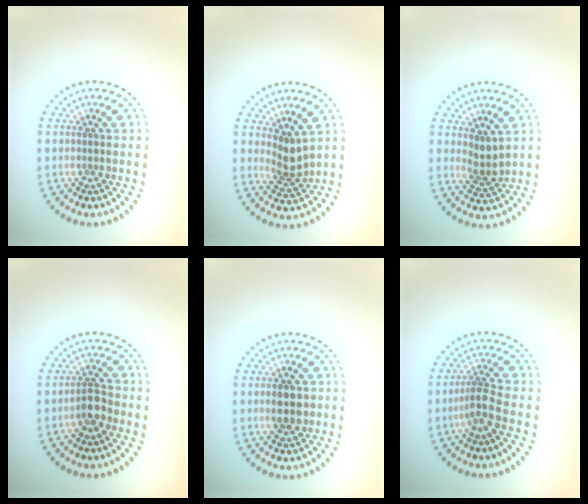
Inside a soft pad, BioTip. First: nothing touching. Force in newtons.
{"total": 2.4, "press": 1.8, "slide": 1.6}
{"total": 1.9, "press": 1.5, "slide": 1.2}
{"total": 1.9, "press": 1.7, "slide": 1.0}
{"total": 2.6, "press": 2.6, "slide": 0.1}
{"total": 2.4, "press": 1.8, "slide": 1.5}